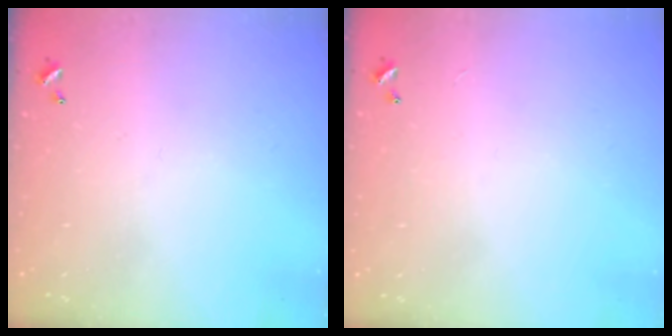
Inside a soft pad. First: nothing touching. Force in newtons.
{"total": 2.6, "press": 2.6, "slide": 0.3}